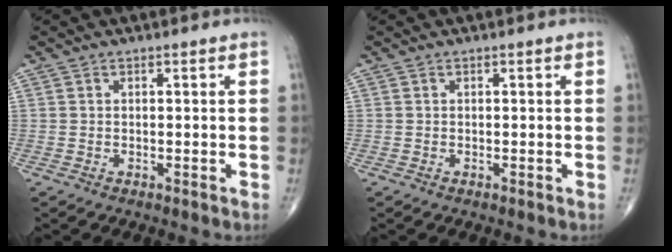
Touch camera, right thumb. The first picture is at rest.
{"total": 0.0}